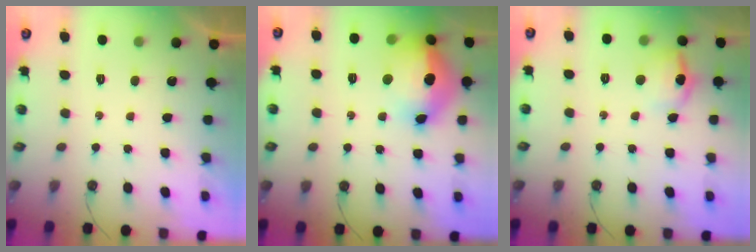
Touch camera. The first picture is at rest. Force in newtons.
{"total": 19.0, "press": 18.9, "slide": 1.7}
{"total": 11.3, "press": 11.3, "slide": 0.9}